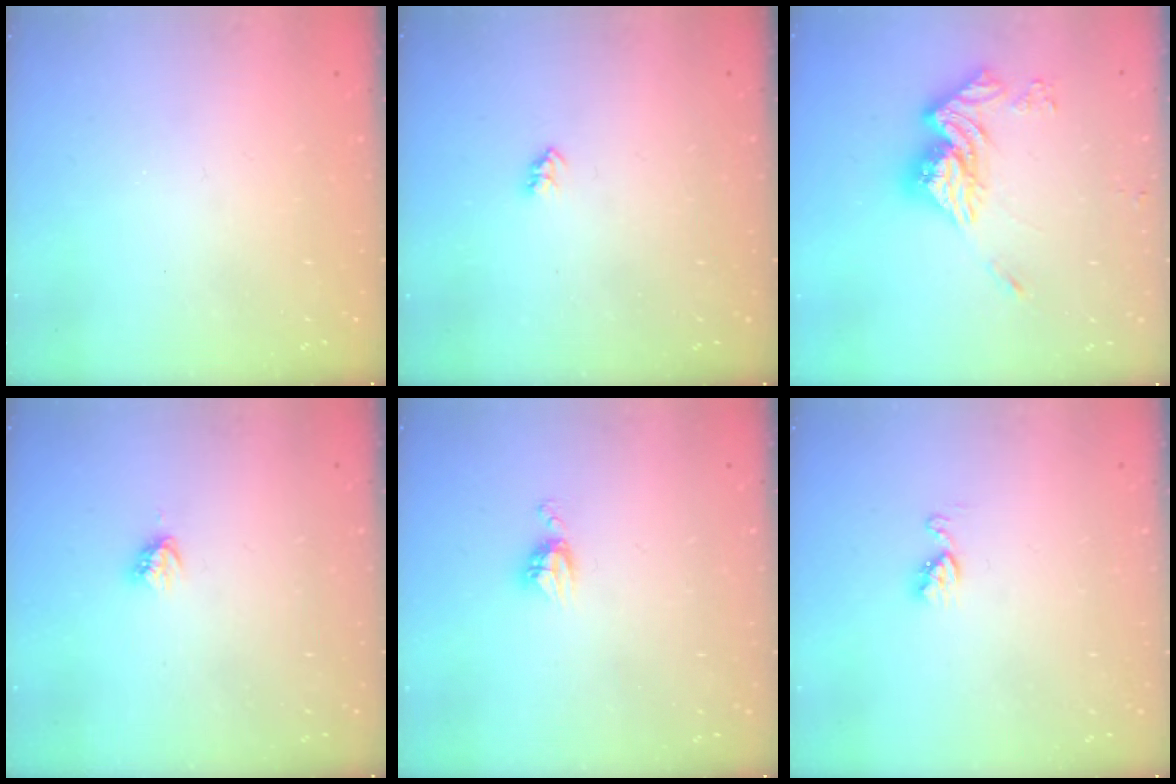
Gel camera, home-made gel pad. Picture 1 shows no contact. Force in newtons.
{"total": 2.3, "press": 2.2, "slide": 0.4}
{"total": 15.5, "press": 15.5, "slide": 1.4}
{"total": 3.8, "press": 3.8, "slide": 0.3}
{"total": 5.4, "press": 5.4, "slide": 0.5}
{"total": 6.7, "press": 6.6, "slide": 0.6}